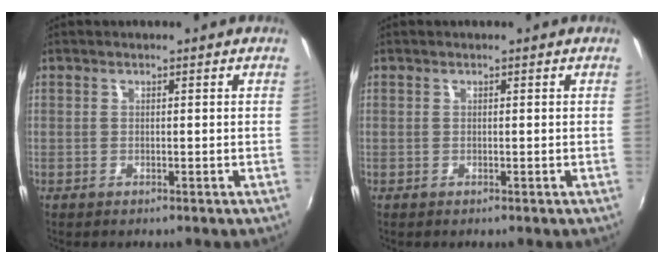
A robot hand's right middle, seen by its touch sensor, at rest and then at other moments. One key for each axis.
{"total": 0.0}